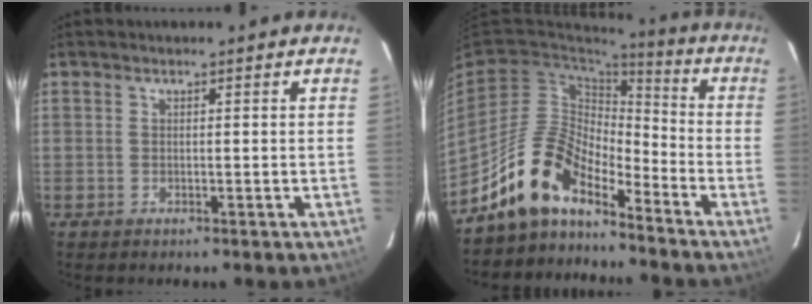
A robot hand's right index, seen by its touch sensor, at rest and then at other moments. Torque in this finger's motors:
{"motor_torque": [1.06, -1.08, 0.82, 0.18]}